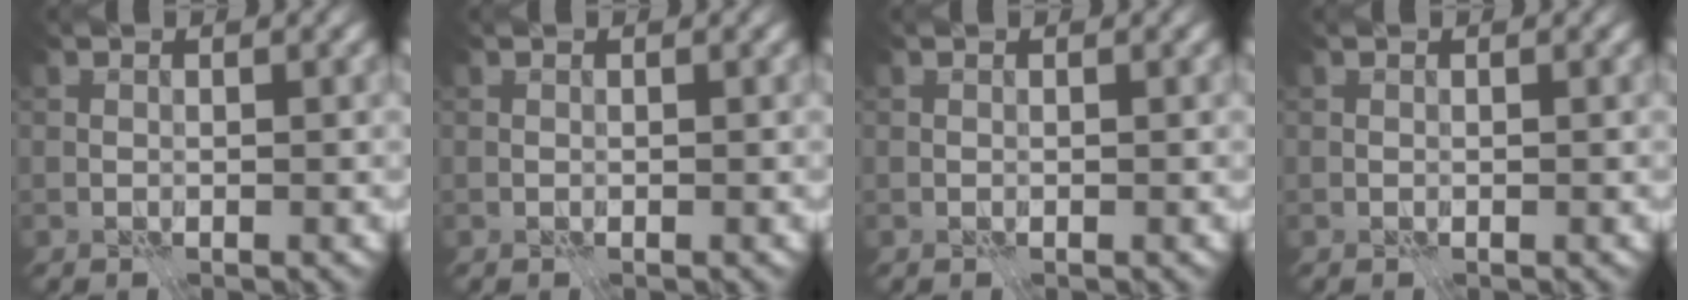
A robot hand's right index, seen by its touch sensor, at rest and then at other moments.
{"total": 0.0}
{"total": 0.0}
{"total": 0.0}